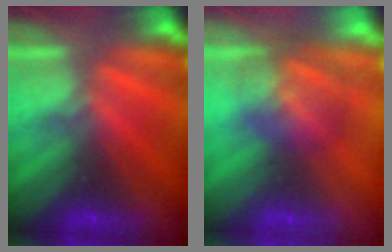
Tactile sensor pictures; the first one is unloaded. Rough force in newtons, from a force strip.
{"total": 2.9}